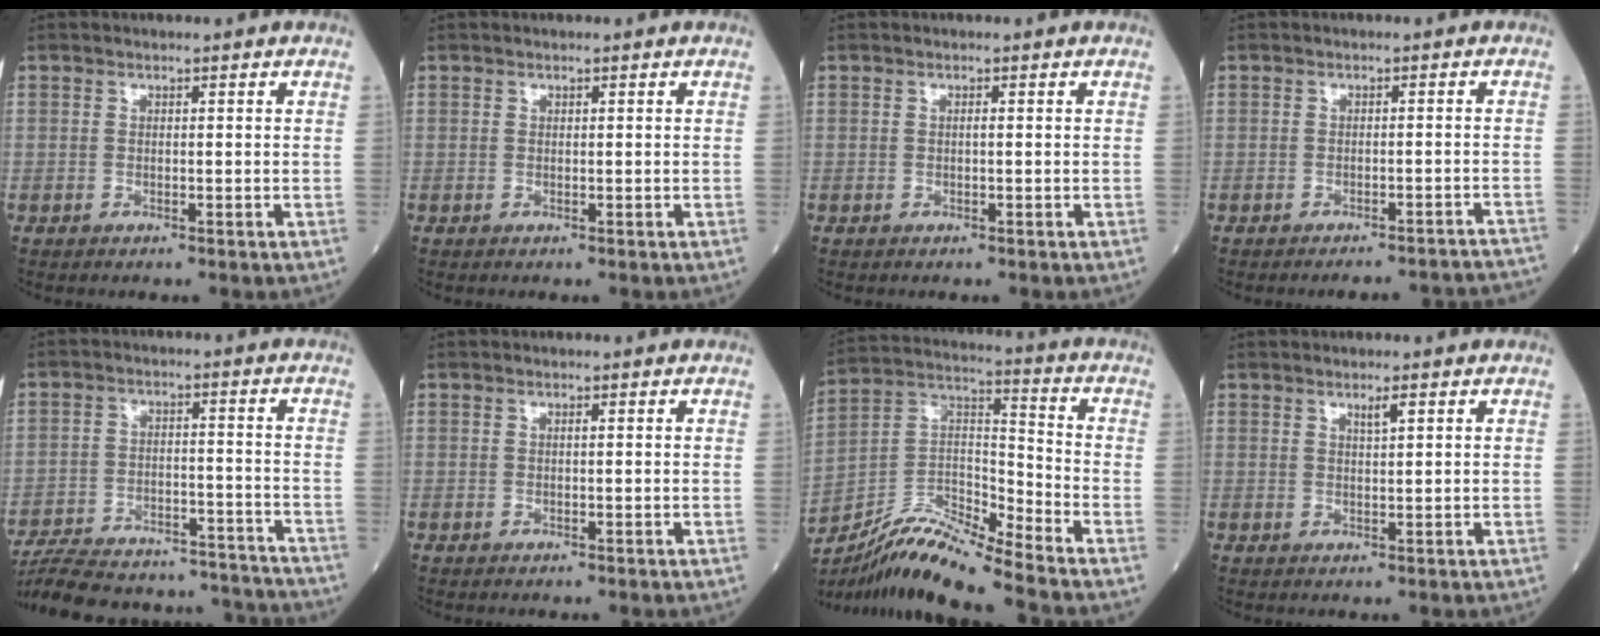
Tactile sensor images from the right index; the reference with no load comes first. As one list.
[{"total": 0.0}, {"total": 0.0}, {"total": 10.9, "force": [-10.6, 1.3, 2.0], "torque": [-0.014, 0.011, -0.109]}, {"total": 24.9, "force": [-23.3, 4.6, 7.4], "torque": [-0.137, -0.008, -0.320]}, {"total": 0.0}, {"total": 13.8, "force": [-12.1, -0.3, 6.6], "torque": [-0.135, 0.014, -0.222]}, {"total": 1.8, "force": [1.1, 0.1, 1.4], "torque": [-0.028, -0.002, 0.020]}]